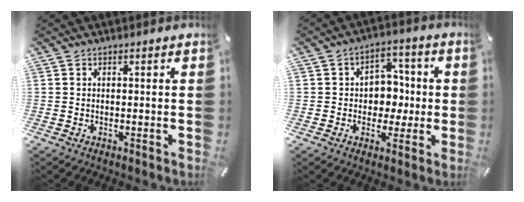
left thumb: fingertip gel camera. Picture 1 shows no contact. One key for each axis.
{"total": 7.7, "fx": -0.6, "fy": 7.0, "fz": 3.2, "tx": -0.032, "ty": 0.008, "tz": -0.012}